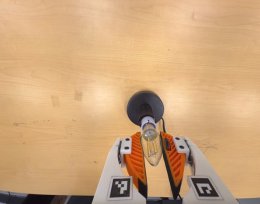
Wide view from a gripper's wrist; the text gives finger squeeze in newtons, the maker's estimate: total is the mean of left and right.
{"total": 12.8, "left": 13.6, "right": 12.1}